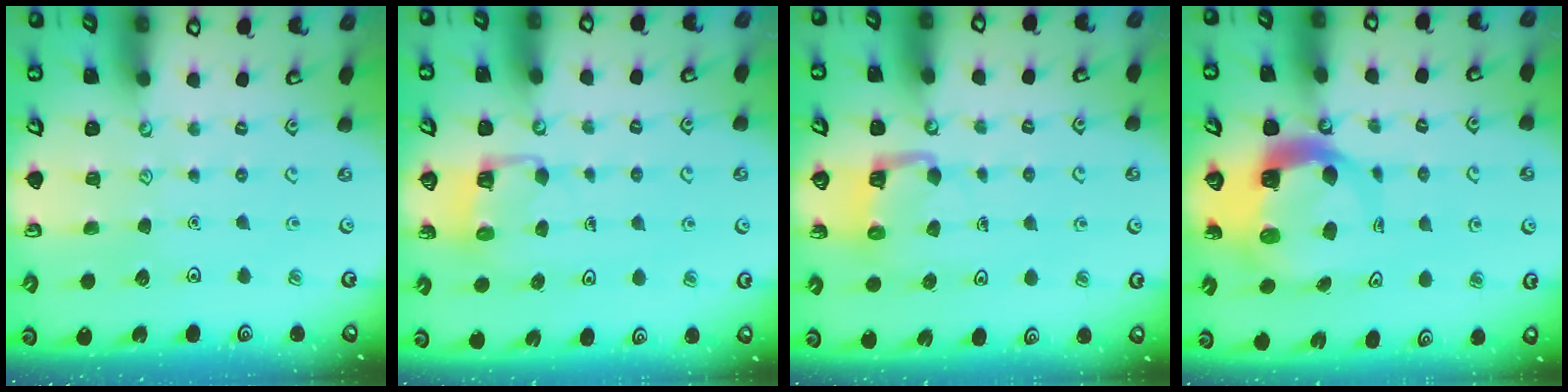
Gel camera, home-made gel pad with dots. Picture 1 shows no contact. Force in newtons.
{"total": 3.4, "press": 3.4, "slide": 0.2}
{"total": 4.1, "press": 4.1, "slide": 0.2}
{"total": 8.6, "press": 8.6, "slide": 1.2}